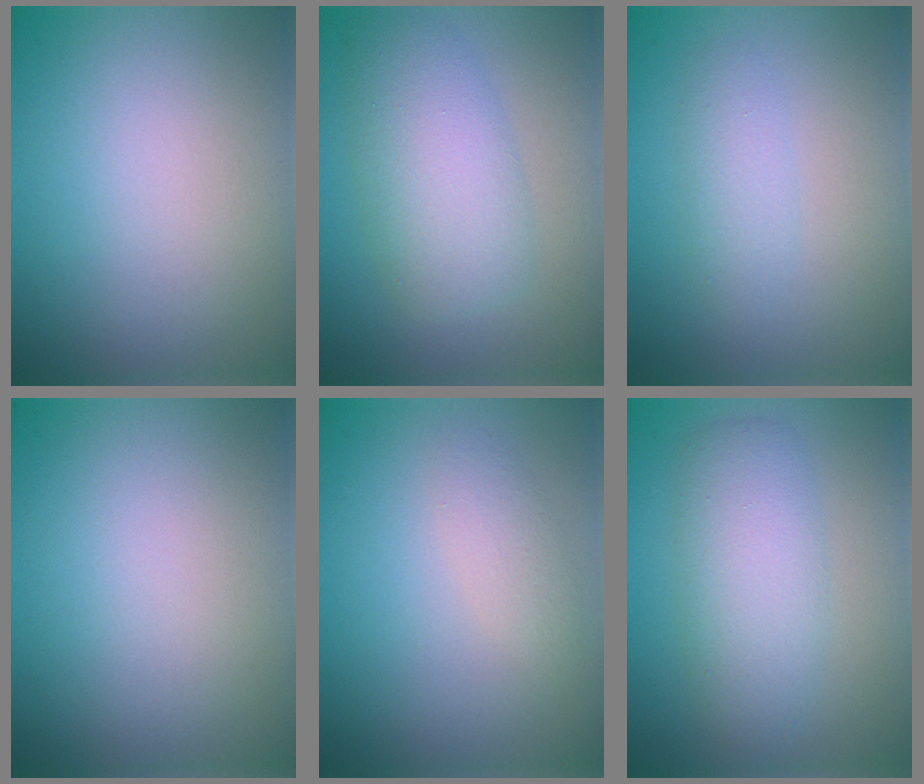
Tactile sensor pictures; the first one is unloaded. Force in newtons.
{"total": 5.6, "press": 5.6, "slide": 0.1}
{"total": 1.9, "press": 1.9, "slide": 0.0}
{"total": 0.0}
{"total": 1.6, "press": 1.6, "slide": 0.1}
{"total": 4.8, "press": 4.8, "slide": 0.1}